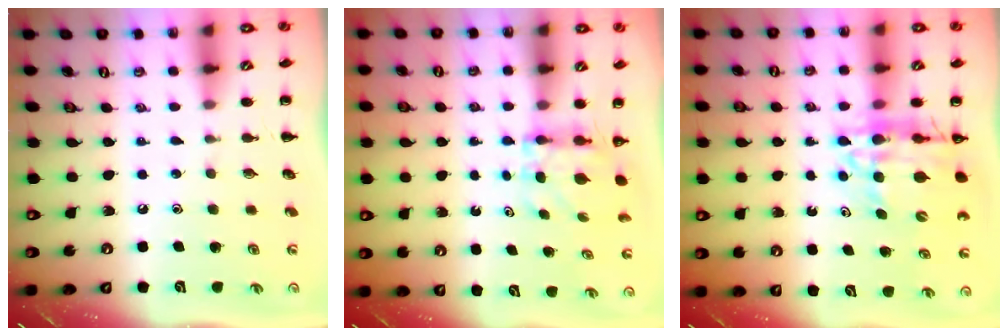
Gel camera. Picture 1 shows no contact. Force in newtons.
{"total": 6.0, "press": 5.9, "slide": 0.8}
{"total": 15.4, "press": 14.8, "slide": 4.4}